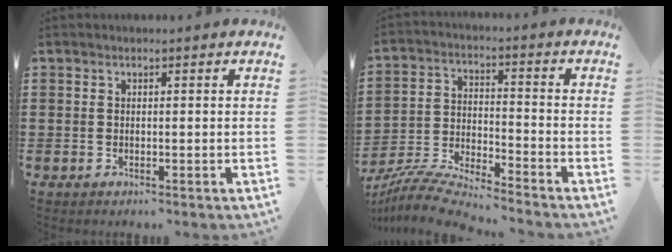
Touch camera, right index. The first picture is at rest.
{"total": 7.6, "force": [-7.3, 0.3, 2.2], "torque": [-0.060, -0.003, -0.148]}